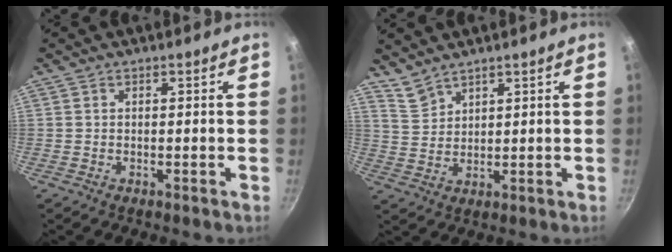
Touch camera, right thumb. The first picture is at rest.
{"total": 4.1, "force": [3.8, 1.3, 1.0], "torque": [-0.019, -0.017, 0.085]}